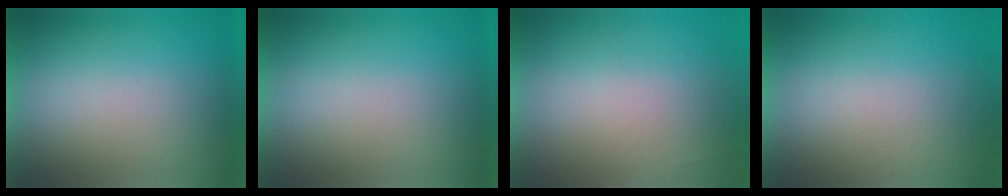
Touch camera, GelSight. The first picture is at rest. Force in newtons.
{"total": 0.0}
{"total": 5.6}
{"total": 4.7}